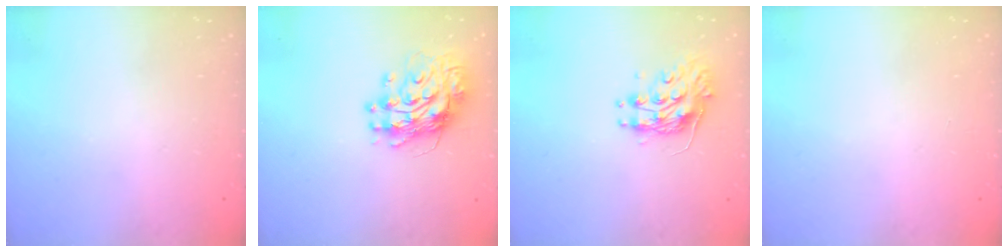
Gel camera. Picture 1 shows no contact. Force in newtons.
{"total": 11.6, "press": 11.6, "slide": 1.2}
{"total": 10.0, "press": 10.0, "slide": 0.0}
{"total": 0.0}